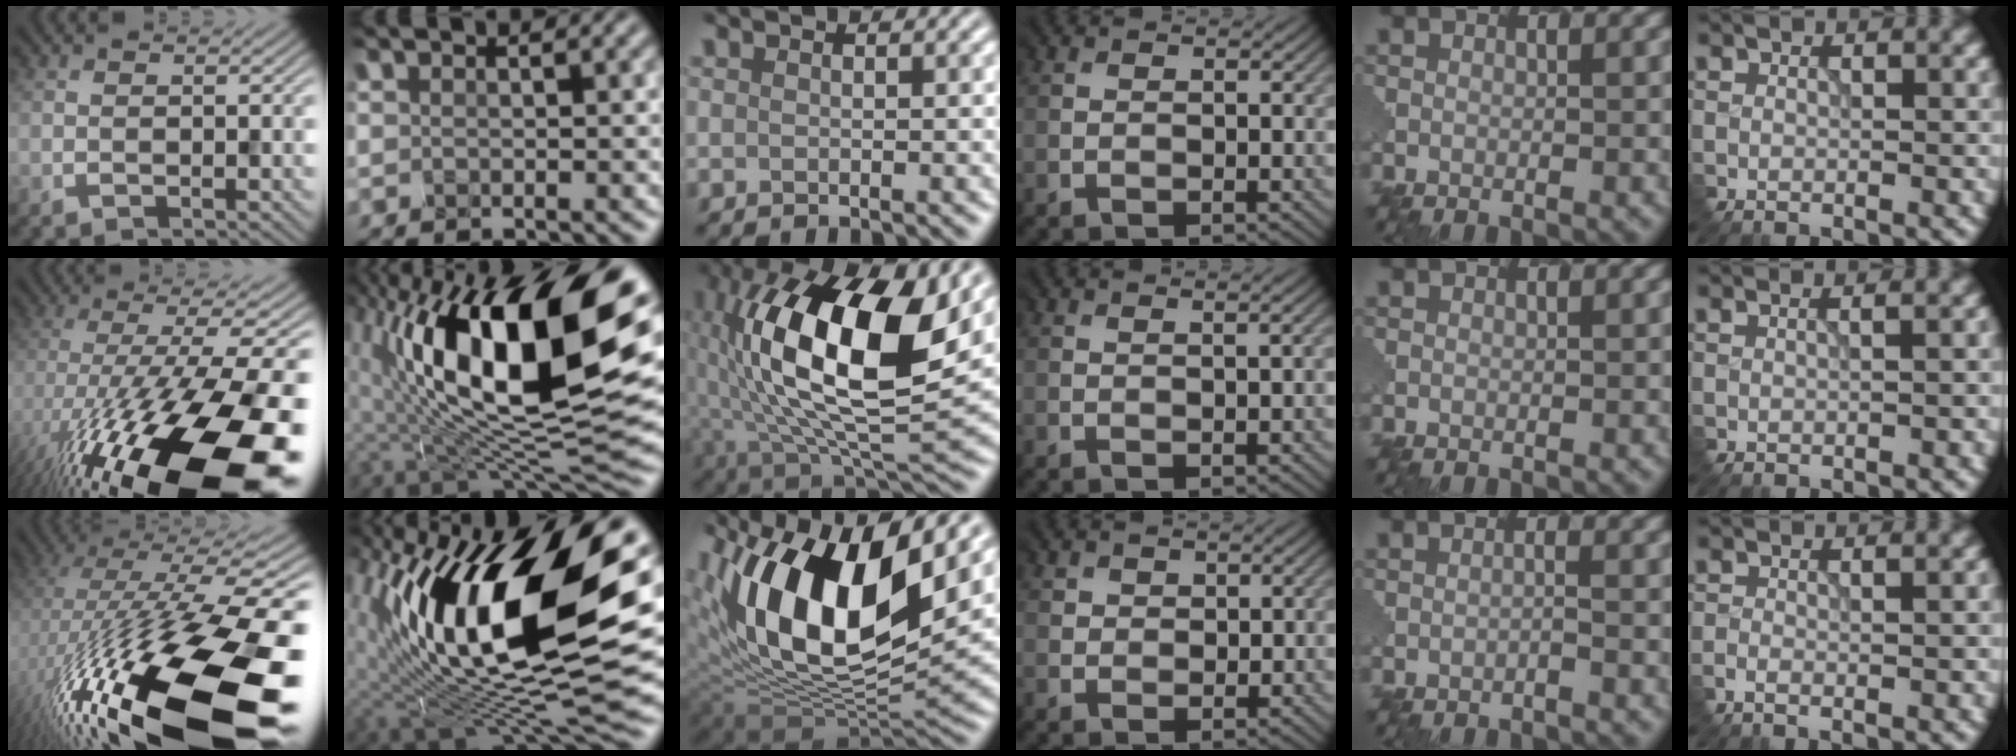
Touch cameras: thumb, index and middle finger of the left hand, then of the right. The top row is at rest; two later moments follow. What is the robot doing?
{"motion": "disassemble", "object": "hinged tin"}